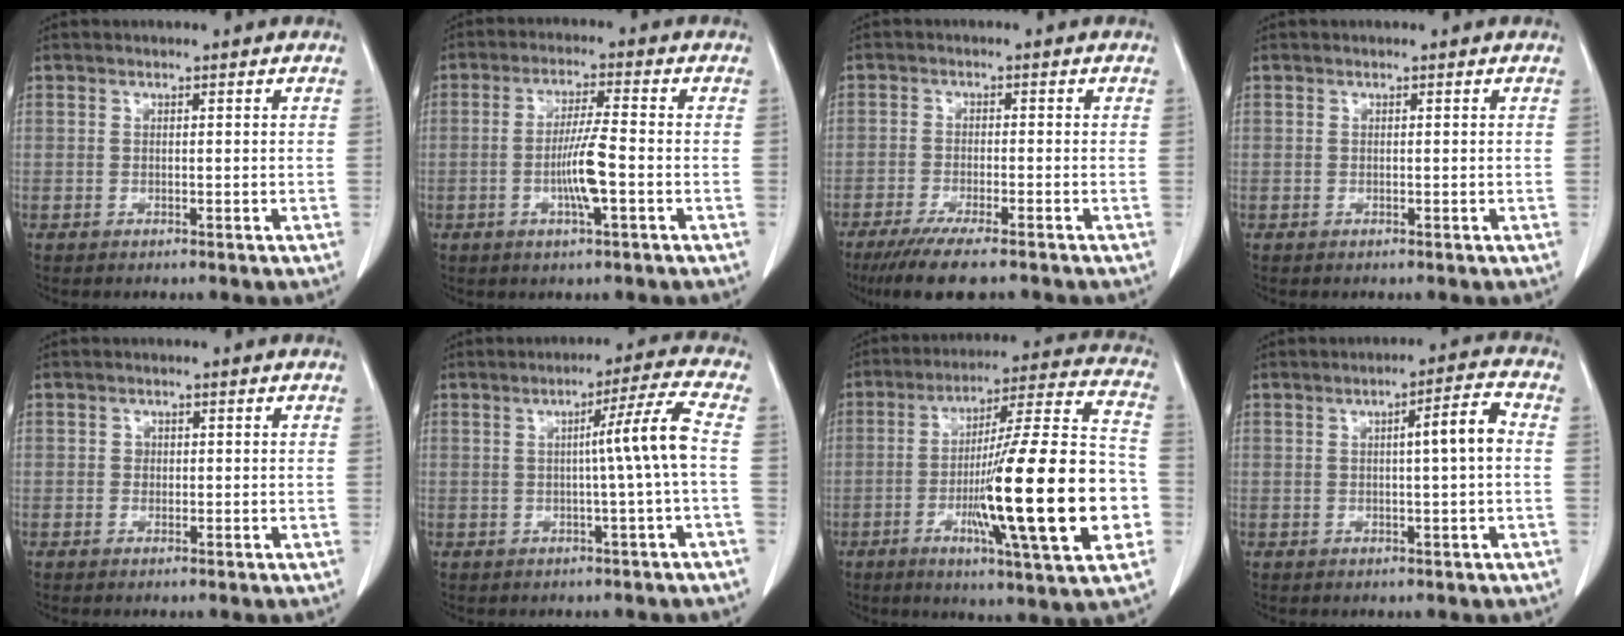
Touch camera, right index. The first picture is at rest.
{"total": 6.4, "force": [-1.6, 0.1, 6.2], "torque": [-0.121, -0.004, -0.030]}
{"total": 8.5, "force": [-6.6, 0.9, 5.3], "torque": [-0.081, -0.019, -0.104]}
{"total": 0.0}
{"total": 0.8, "force": [0.0, 0.8, 0.2], "torque": [0.001, 0.002, 0.000]}
{"total": 6.6, "force": [-0.2, -1.9, 6.3], "torque": [-0.094, 0.008, -0.001]}
{"total": 24.3, "force": [-5.7, 1.2, 23.6], "torque": [-0.337, -0.003, -0.090]}
{"total": 5.2, "force": [0.3, 0.1, 5.2], "torque": [-0.077, 0.009, 0.003]}